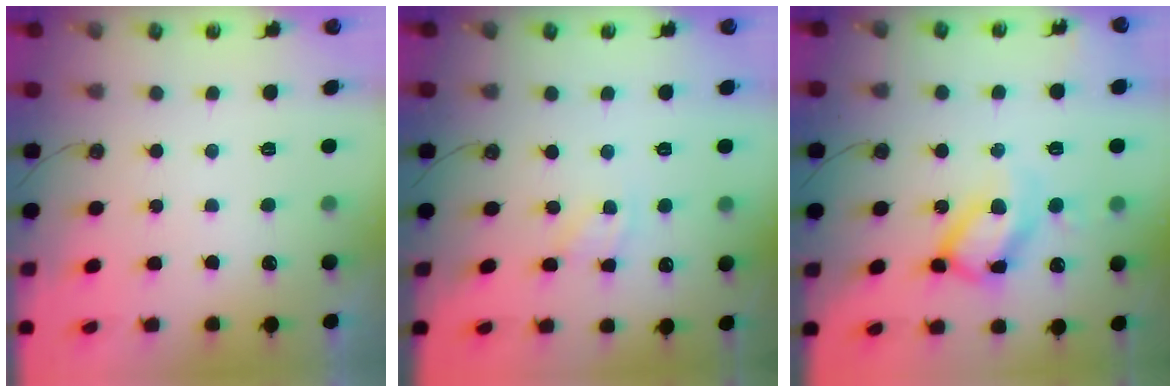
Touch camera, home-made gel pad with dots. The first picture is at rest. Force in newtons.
{"total": 3.1, "press": 3.0, "slide": 0.5}
{"total": 14.9, "press": 14.9, "slide": 1.2}